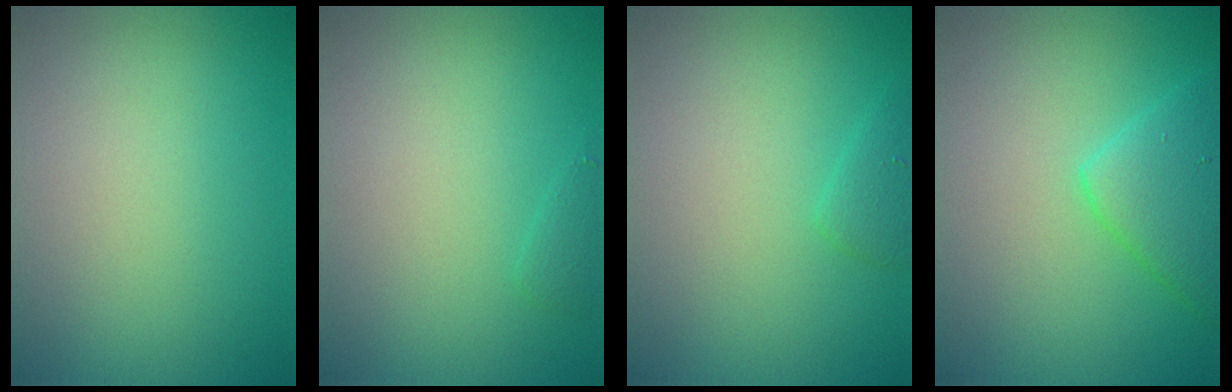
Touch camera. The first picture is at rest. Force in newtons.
{"total": 0.8, "press": 0.8, "slide": 0.1}
{"total": 1.4, "press": 1.4, "slide": 0.1}
{"total": 4.2, "press": 4.2, "slide": 0.3}